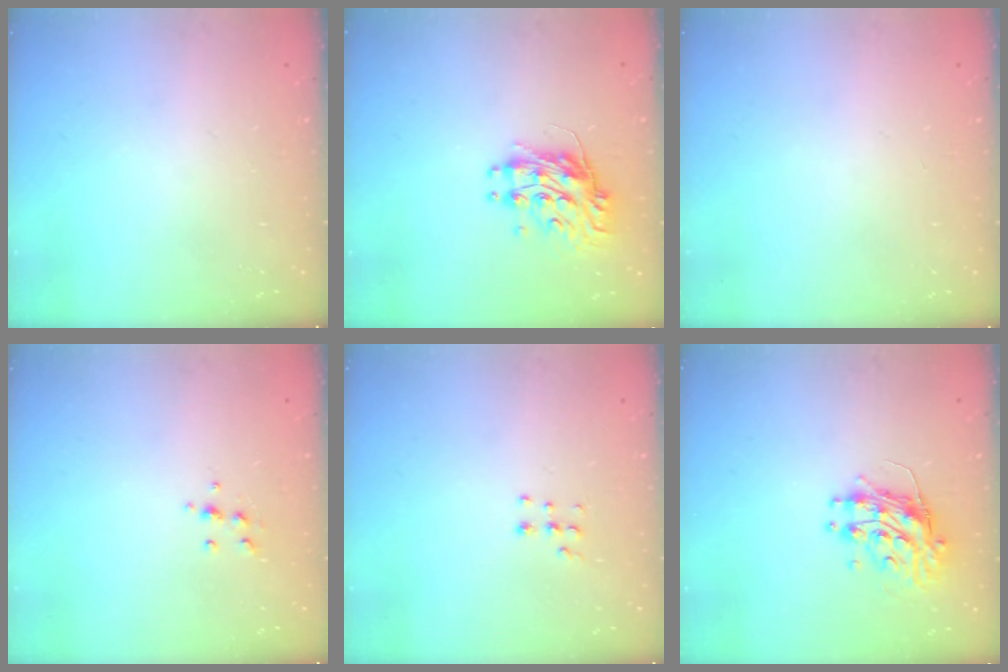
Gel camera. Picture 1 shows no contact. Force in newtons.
{"total": 10.7, "press": 10.6, "slide": 0.7}
{"total": 0.0}
{"total": 6.2, "press": 6.2, "slide": 0.6}
{"total": 5.2, "press": 5.2, "slide": 0.7}
{"total": 10.4, "press": 10.4, "slide": 0.2}